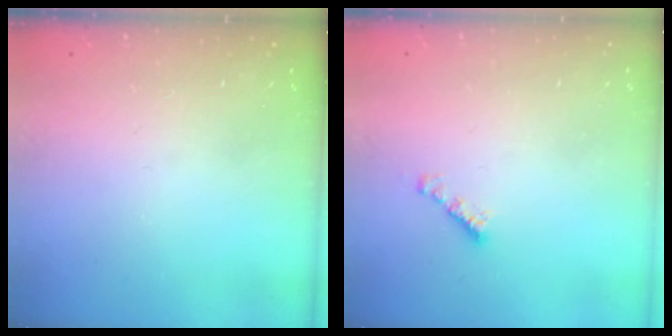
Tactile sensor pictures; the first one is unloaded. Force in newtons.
{"total": 2.4, "press": 2.4, "slide": 0.4}